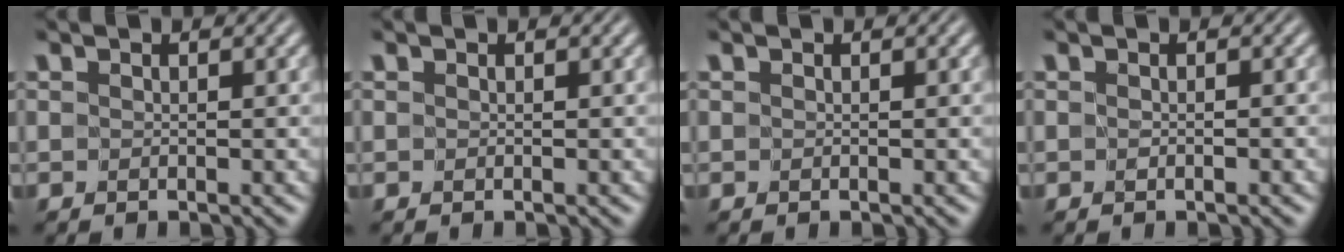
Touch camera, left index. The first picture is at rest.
{"total": 0.0}
{"total": 0.0}
{"total": 0.0}